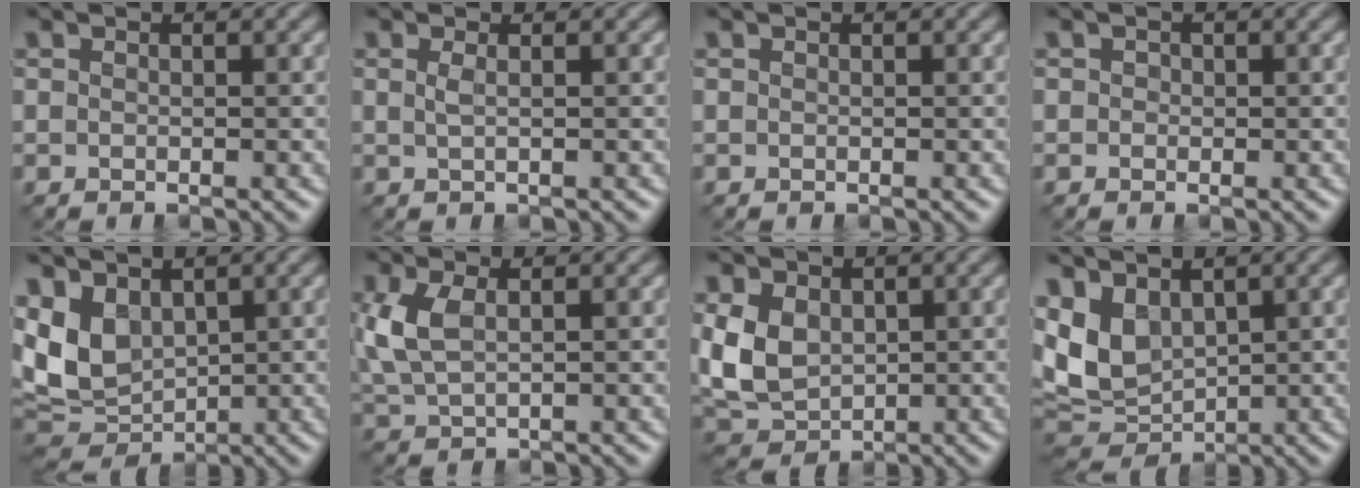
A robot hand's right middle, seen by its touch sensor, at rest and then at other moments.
{"total": 0.9, "force": [0.0, 0.3, 0.9], "torque": [-0.017, -0.002, -0.002]}
{"total": 0.0}
{"total": 0.6, "force": [0.0, 0.6, 0.1], "torque": [0.001, -0.003, -0.002]}
{"total": 7.5, "force": [1.5, 5.2, 5.2], "torque": [-0.129, -0.004, 0.026]}
{"total": 4.0, "force": [0.7, 2.1, 3.3], "torque": [-0.087, 0.002, 0.017]}
{"total": 5.0, "force": [0.2, 3.7, 3.4], "torque": [-0.076, -0.004, 0.002]}
{"total": 7.2, "force": [1.7, 4.8, 5.1], "torque": [-0.125, -0.002, 0.028]}